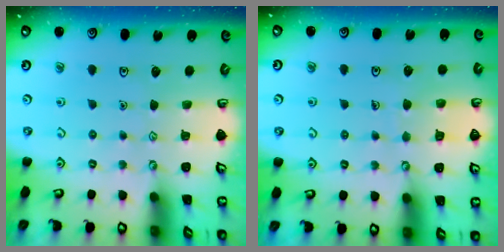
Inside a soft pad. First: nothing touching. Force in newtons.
{"total": 6.1, "press": 6.1, "slide": 0.4}